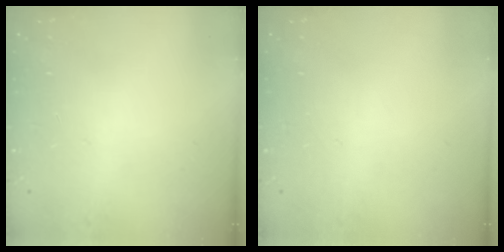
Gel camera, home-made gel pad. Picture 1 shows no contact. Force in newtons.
{"total": 0.0}